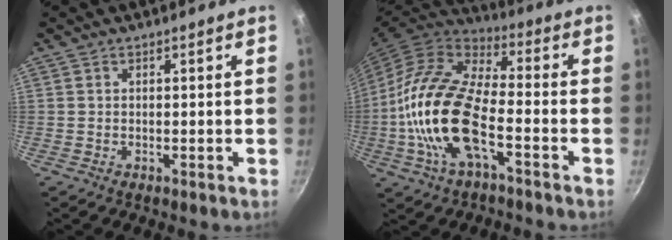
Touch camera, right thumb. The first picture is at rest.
{"total": 19.1, "force": [-5.1, 8.3, 16.4], "torque": [-0.335, 0.031, -0.098]}